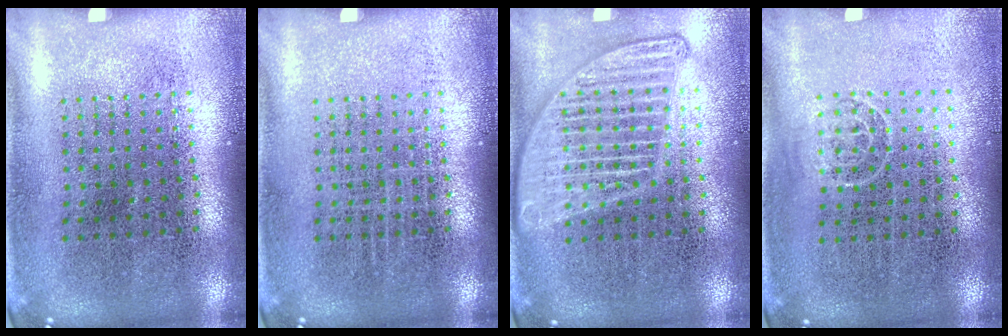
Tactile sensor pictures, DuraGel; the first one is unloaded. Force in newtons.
{"total": 0.0}
{"total": 1.7, "press": 1.7, "slide": 0.2}
{"total": 0.7, "press": 0.5, "slide": 0.5}